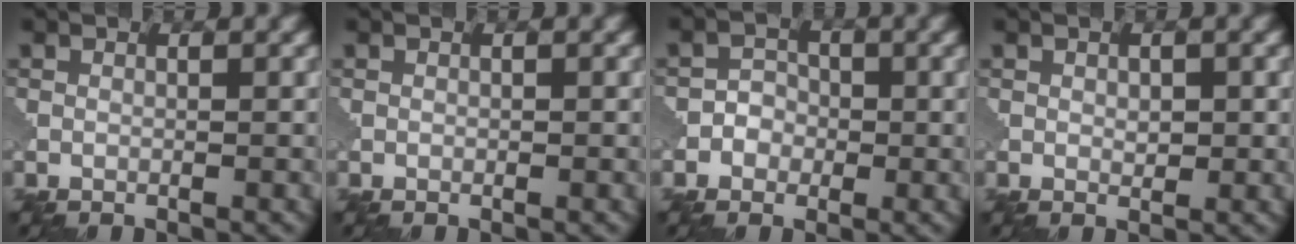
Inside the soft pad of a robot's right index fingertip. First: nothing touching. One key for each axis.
{"total": 0.0}
{"total": 1.9, "fx": -0.6, "fy": 1.8, "fz": 0.5, "tx": 0.009, "ty": 0.003, "tz": -0.018}
{"total": 1.2, "fx": 0.1, "fy": 0.7, "fz": 1.0, "tx": -0.014, "ty": -0.001, "tz": 0.003}